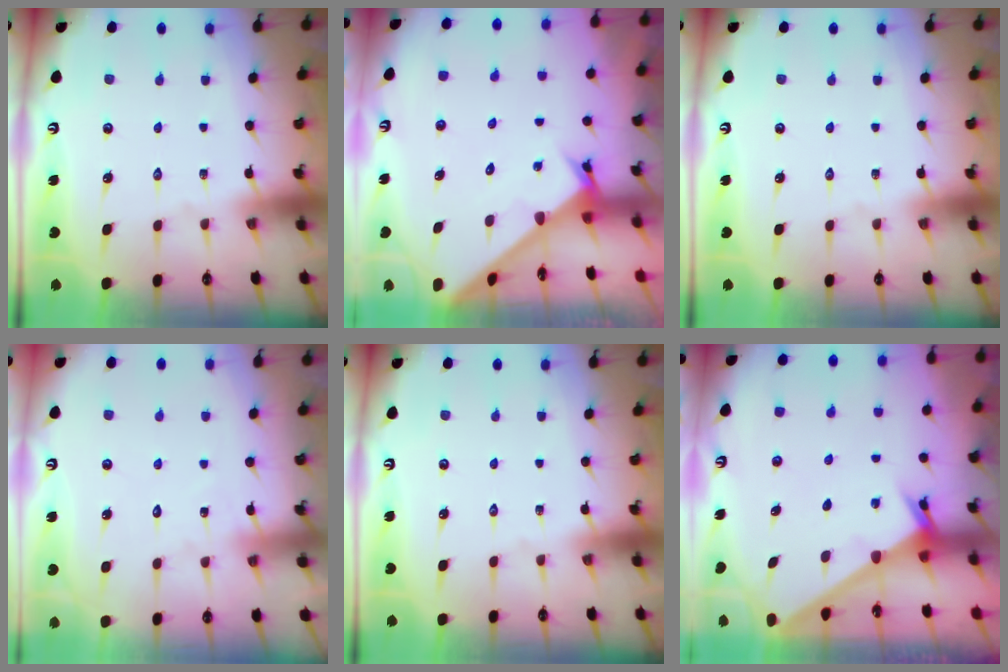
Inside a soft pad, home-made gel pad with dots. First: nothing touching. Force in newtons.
{"total": 2.6, "press": 2.6, "slide": 0.3}
{"total": 0.0}
{"total": 6.0, "press": 6.0, "slide": 0.5}
{"total": 0.0}
{"total": 2.6, "press": 2.6, "slide": 0.2}